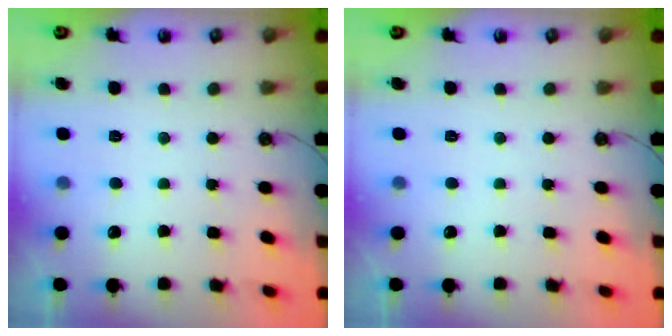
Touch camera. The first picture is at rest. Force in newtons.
{"total": 0.0}